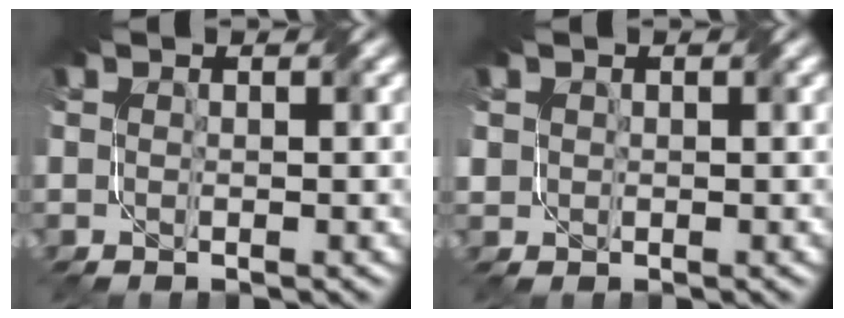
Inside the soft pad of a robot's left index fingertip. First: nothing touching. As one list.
[{"total": 1.2, "force": [0.5, 1.0, 0.1], "torque": [-0.007, -0.001, 0.013]}]